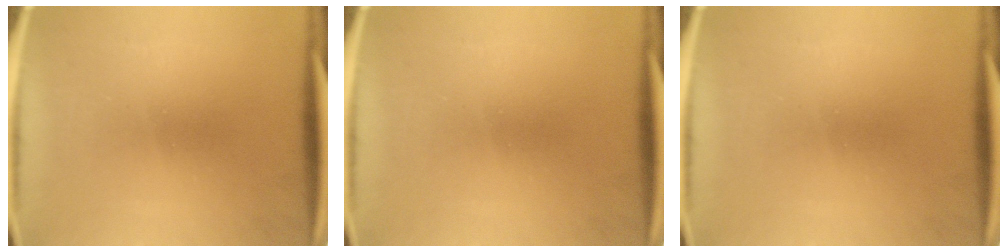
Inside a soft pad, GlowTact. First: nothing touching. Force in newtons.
{"total": 0.0}
{"total": 0.0}